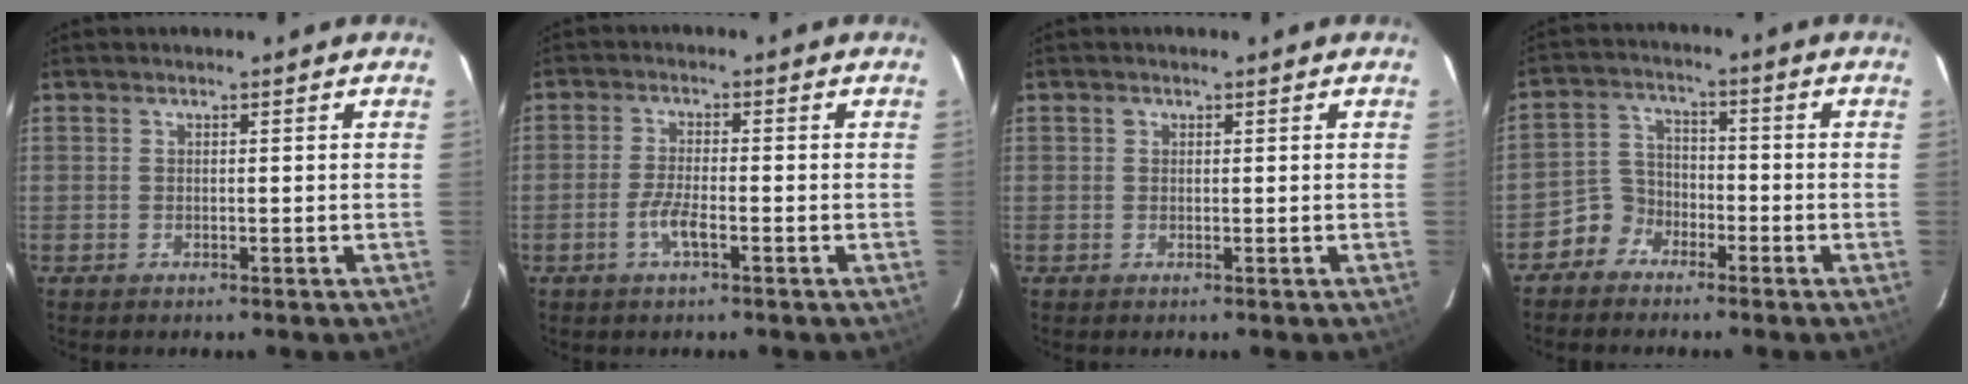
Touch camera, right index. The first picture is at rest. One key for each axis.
{"total": 3.8, "fx": -1.9, "fy": 0.7, "fz": 3.2, "tx": -0.072, "ty": -0.004, "tz": -0.038}
{"total": 0.7, "fx": 0.2, "fy": 0.6, "fz": 0.1, "tx": -0.002, "ty": 0.004, "tz": 0.003}
{"total": 5.5, "fx": -3.7, "fy": 4.0, "fz": 0.2, "tx": -0.007, "ty": 0.030, "tz": -0.076}